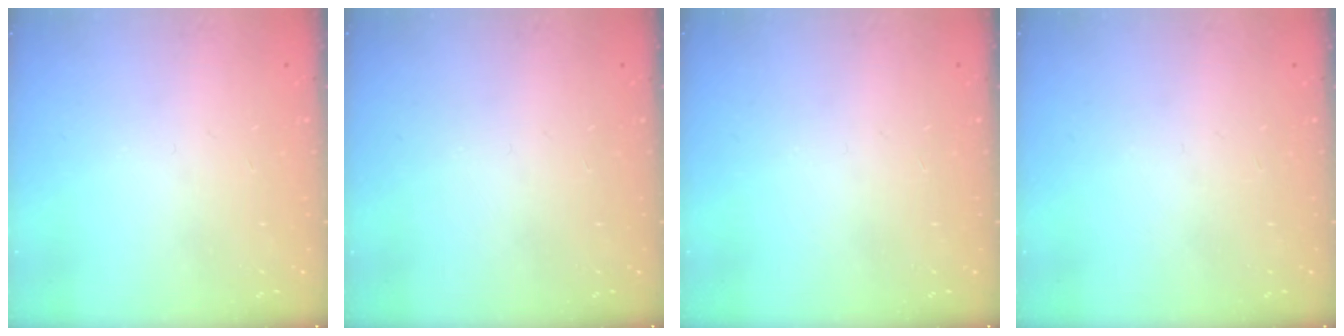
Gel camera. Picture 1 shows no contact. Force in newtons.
{"total": 0.0}
{"total": 0.0}
{"total": 0.0}